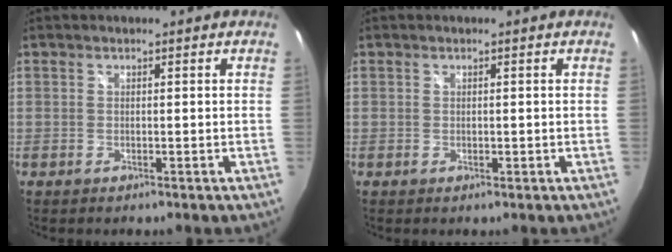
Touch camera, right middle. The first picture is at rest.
{"total": 0.6, "force": [-0.2, 0.4, 0.4], "torque": [-0.005, -0.002, -0.003]}